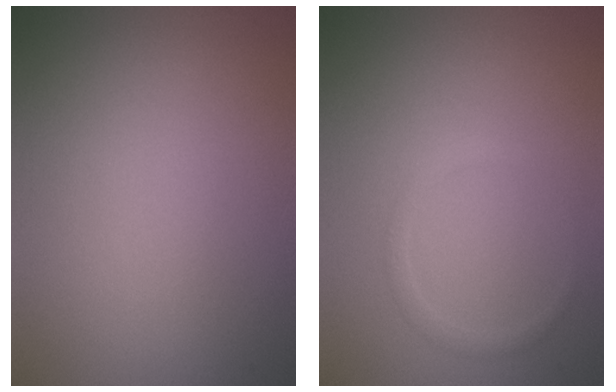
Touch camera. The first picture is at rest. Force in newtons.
{"total": 0.9, "press": 0.9, "slide": 0.1}